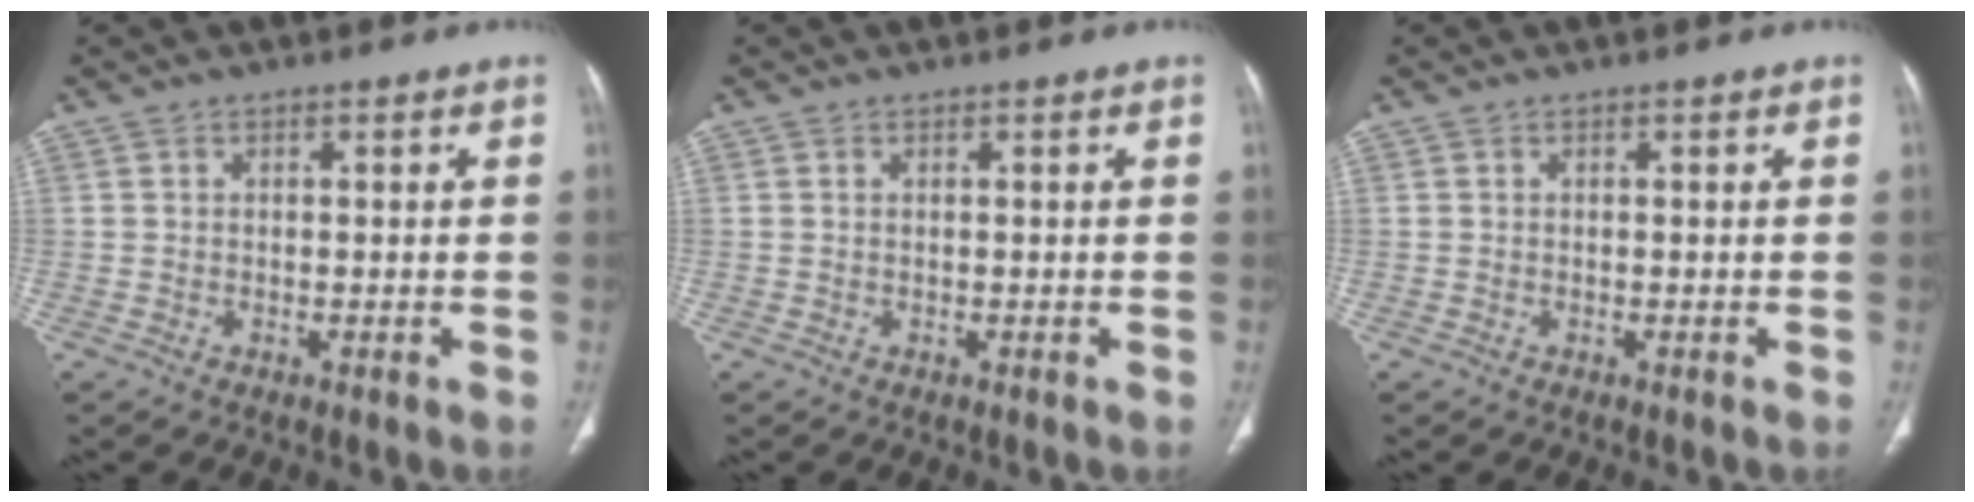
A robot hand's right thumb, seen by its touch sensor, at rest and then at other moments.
{"total": 0.0}
{"total": 0.0}